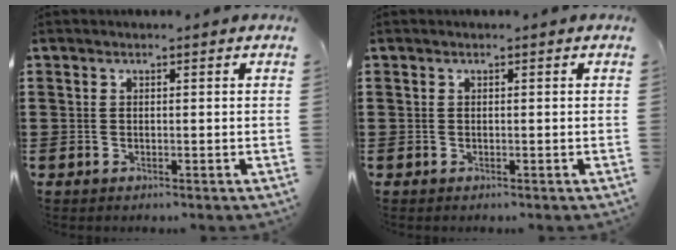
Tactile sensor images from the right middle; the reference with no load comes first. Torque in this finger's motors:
{"motor_torque": [-1.67, -0.46, 0.06, 0.01]}